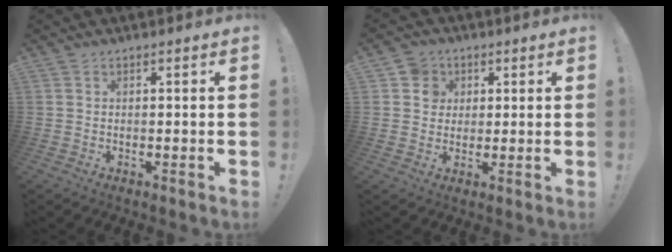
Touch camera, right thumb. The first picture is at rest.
{"total": 6.3, "force": [1.7, 5.8, 1.4], "torque": [-0.019, -0.004, 0.033]}